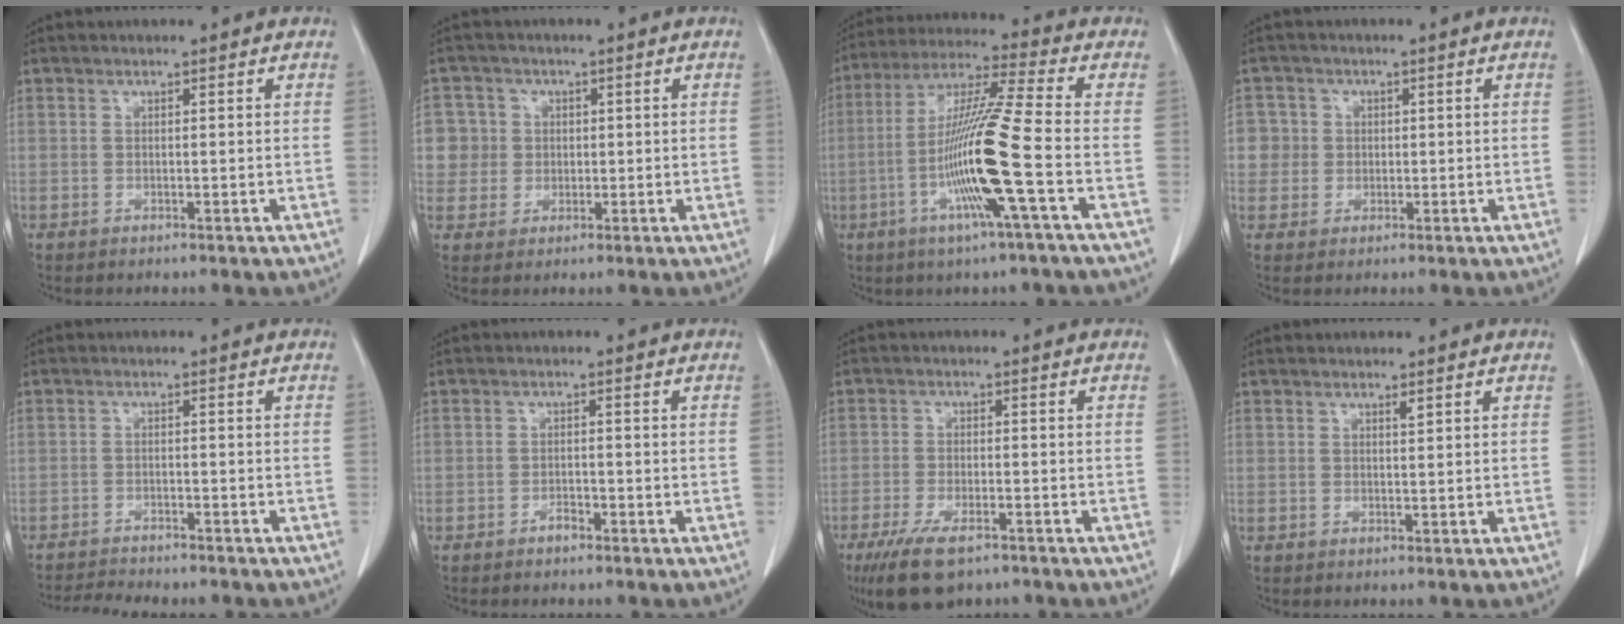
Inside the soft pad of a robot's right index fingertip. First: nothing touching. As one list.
[{"total": 5.9, "force": [0.9, 5.8, 0.2], "torque": [0.001, 0.018, 0.020]}, {"total": 14.8, "force": [-3.9, -1.2, 14.2], "torque": [-0.279, -0.009, -0.083]}, {"total": 4.0, "force": [0.4, 4.0, 0.1], "torque": [0.013, 0.011, 0.006]}, {"total": 6.4, "force": [-6.0, 0.6, 2.0], "torque": [-0.033, -0.009, -0.091]}, {"total": 1.4, "force": [-1.1, 0.5, 0.7], "torque": [-0.015, 0.001, -0.017]}, {"total": 8.5, "force": [-5.8, 2.8, 5.5], "torque": [-0.105, -0.017, -0.095]}, {"total": 0.6, "force": [0.4, 0.0, 0.4], "torque": [-0.010, -0.003, 0.007]}]